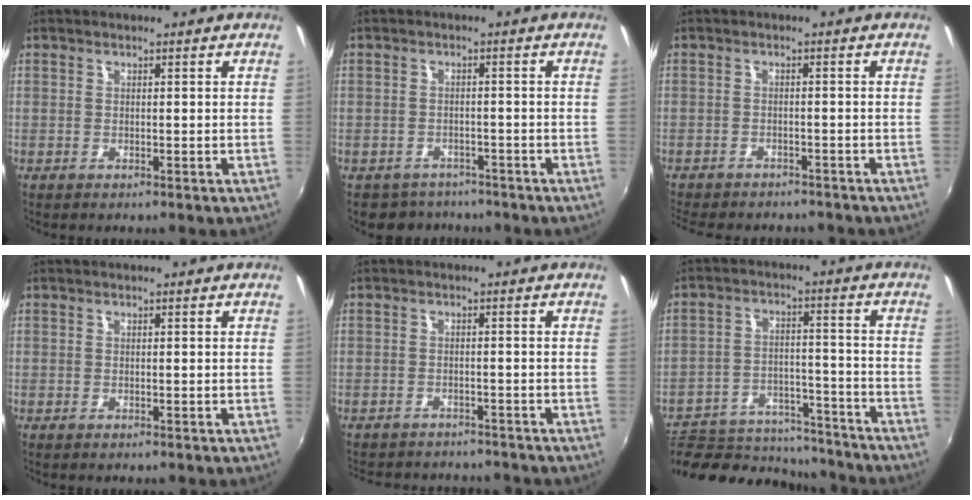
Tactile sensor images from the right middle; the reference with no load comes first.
{"total": 5.1, "force": [-4.2, 2.8, 0.3], "torque": [-0.020, 0.000, -0.064]}
{"total": 9.5, "force": [-8.4, 2.8, 3.4], "torque": [-0.085, -0.020, -0.124]}
{"total": 0.0}
{"total": 9.8, "force": [-8.8, 3.1, 3.0], "torque": [-0.074, -0.015, -0.126]}
{"total": 19.1, "force": [-16.6, 7.4, 5.7], "torque": [-0.128, 0.018, -0.226]}